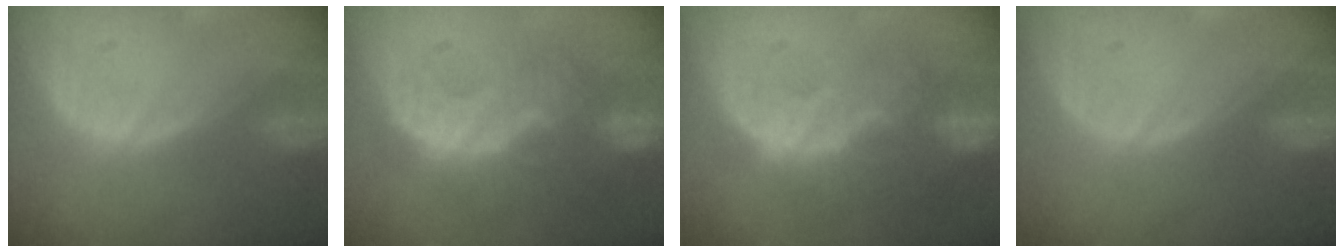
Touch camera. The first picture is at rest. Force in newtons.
{"total": 9.2, "press": 9.0, "slide": 1.9}
{"total": 10.9, "press": 9.4, "slide": 5.4}
{"total": 0.0}